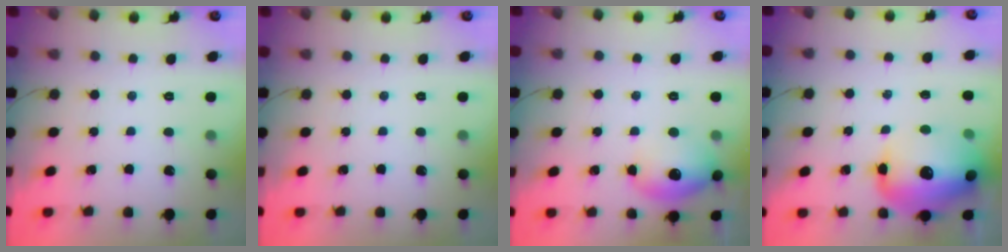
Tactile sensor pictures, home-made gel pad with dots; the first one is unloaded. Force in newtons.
{"total": 0.0}
{"total": 11.6, "press": 11.5, "slide": 1.2}
{"total": 22.1, "press": 20.7, "slide": 7.7}